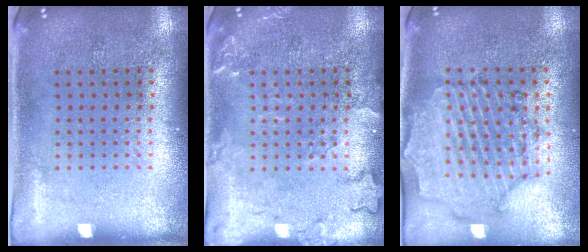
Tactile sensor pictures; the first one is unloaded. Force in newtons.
{"total": 2.5, "press": 2.5, "slide": 0.4}
{"total": 1.7, "press": 1.7, "slide": 0.3}